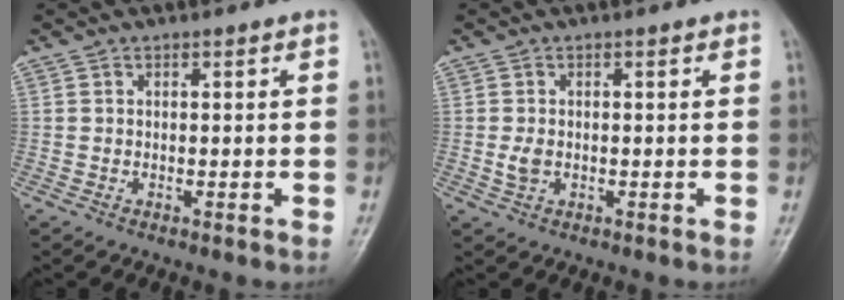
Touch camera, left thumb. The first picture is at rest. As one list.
[{"total": 2.2, "force": [-0.1, 1.5, 1.6], "torque": [-0.029, -0.003, -0.003]}]